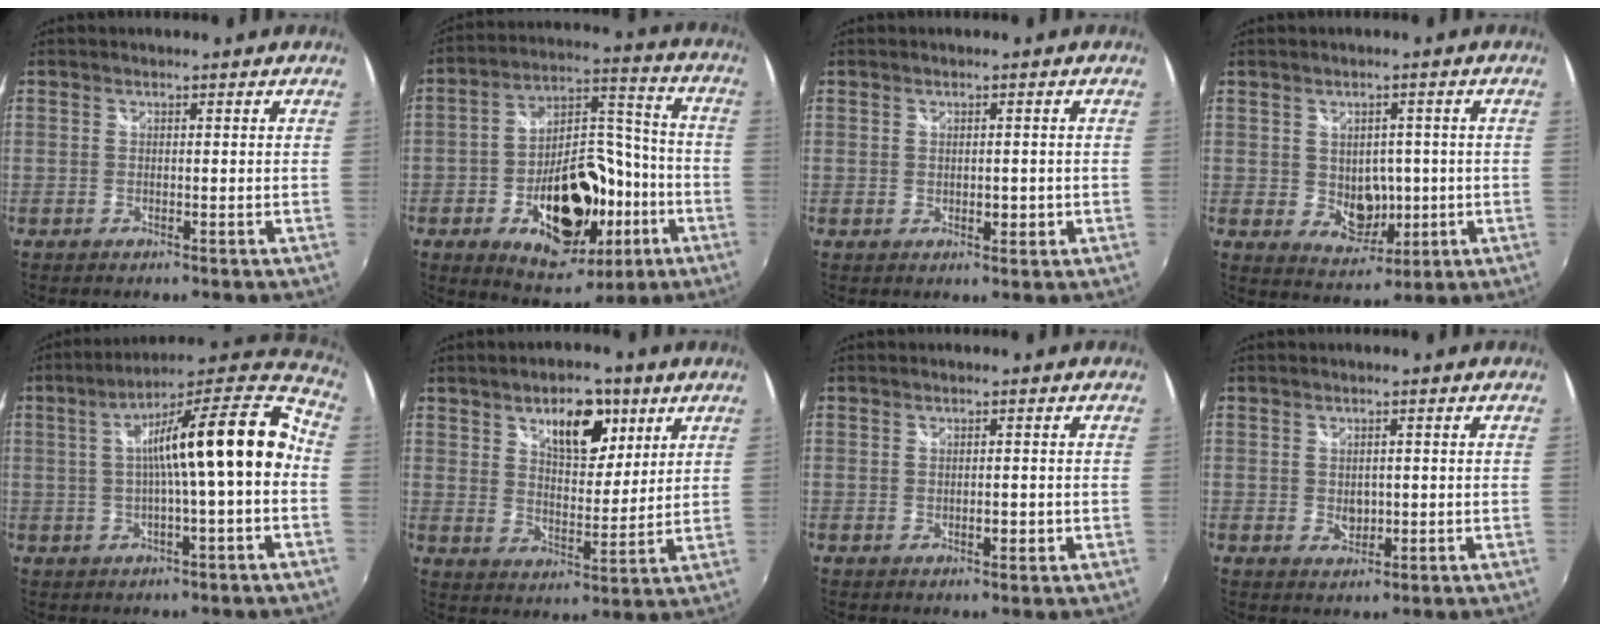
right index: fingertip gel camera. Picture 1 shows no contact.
{"total": 21.4, "force": [-7.9, 12.0, 15.9], "torque": [-0.277, 0.032, -0.099]}
{"total": 2.0, "force": [-0.2, 1.1, 1.6], "torque": [-0.021, -0.002, -0.002]}
{"total": 6.7, "force": [-0.2, 5.5, 3.8], "torque": [-0.067, -0.005, 0.012]}
{"total": 18.6, "force": [-0.1, 2.7, 18.4], "torque": [-0.269, 0.033, 0.001]}
{"total": 11.3, "force": [6.1, 5.6, 7.7], "torque": [-0.106, 0.005, 0.098]}
{"total": 1.7, "force": [-0.4, 0.8, 1.5], "torque": [-0.021, -0.002, -0.004]}
{"total": 2.5, "force": [-0.1, 2.0, 1.5], "torque": [-0.022, -0.002, 0.001]}